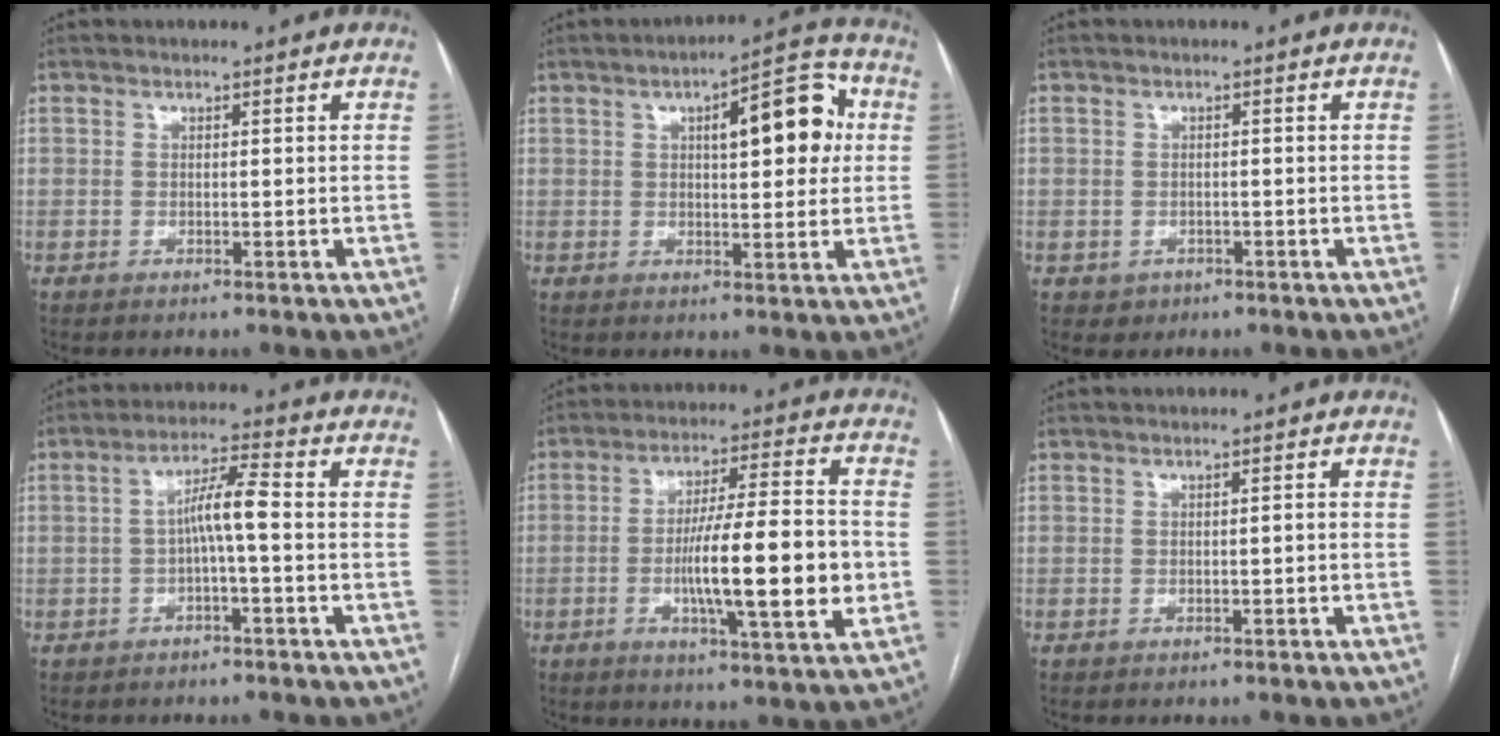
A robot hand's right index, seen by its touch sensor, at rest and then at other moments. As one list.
[{"total": 11.3, "force": [2.7, 3.5, 10.4], "torque": [-0.136, 0.030, 0.034]}, {"total": 2.2, "force": [-0.8, 2.1, 0.2], "torque": [0.004, 0.008, -0.008]}, {"total": 5.4, "force": [-0.6, 0.3, 5.3], "torque": [-0.090, 0.021, -0.010]}, {"total": 15.9, "force": [-2.6, 1.3, 15.6], "torque": [-0.254, -0.002, -0.043]}, {"total": 0.6, "force": [-0.2, 0.1, 0.5], "torque": [-0.008, 0.002, -0.002]}]